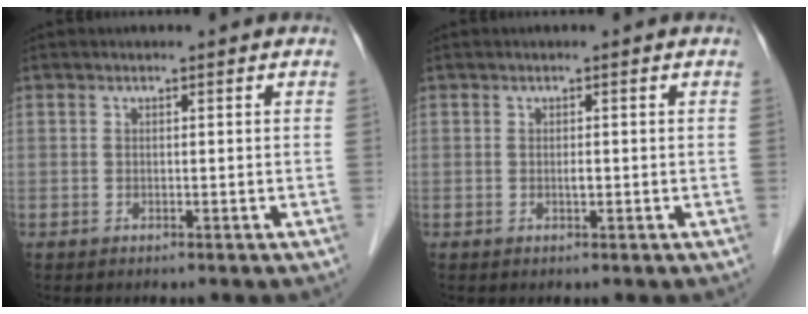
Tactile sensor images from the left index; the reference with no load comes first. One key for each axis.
{"total": 0.6, "fx": -0.2, "fy": 0.2, "fz": 0.6, "tx": -0.011, "ty": 0.001, "tz": -0.004}